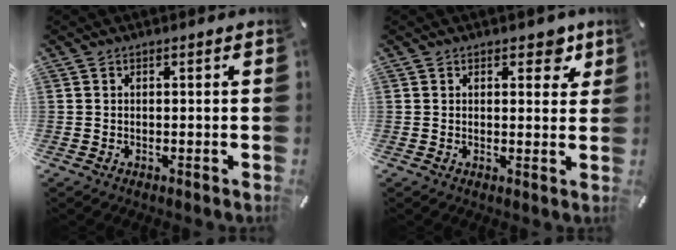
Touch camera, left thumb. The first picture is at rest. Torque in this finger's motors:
{"motor_torque": [0.13, -0.34, 0.08, 0.08, -0.06]}